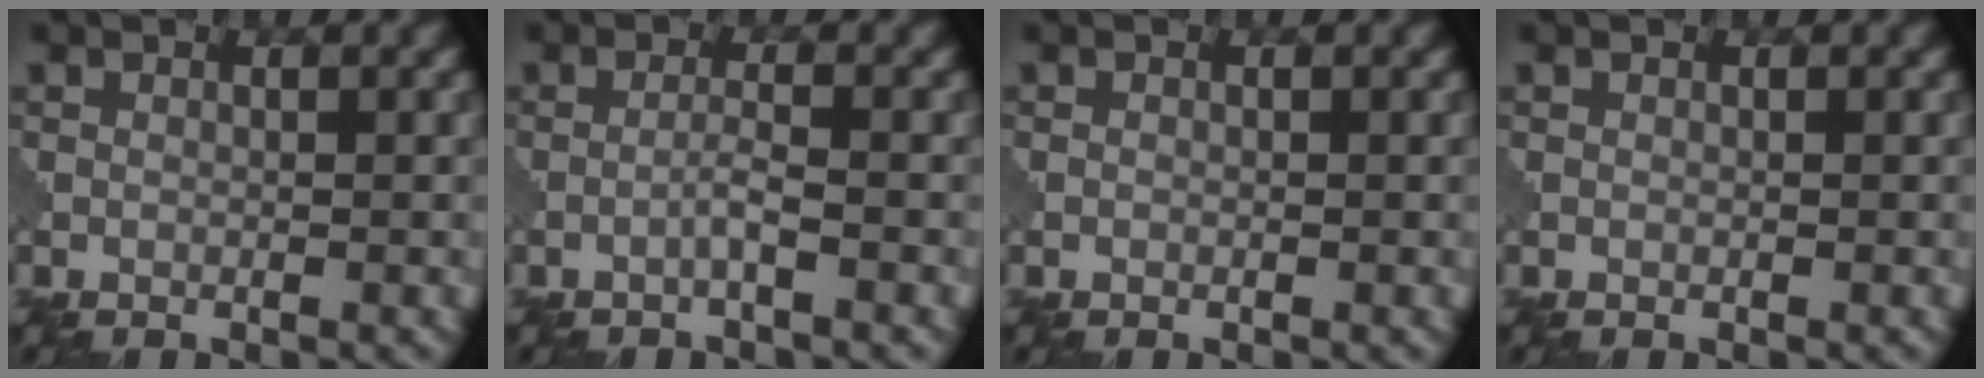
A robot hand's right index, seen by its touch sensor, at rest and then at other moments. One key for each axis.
{"total": 1.4, "fx": -0.7, "fy": -0.1, "fz": 1.3, "tx": -0.023, "ty": 0.009, "tz": -0.018}
{"total": 0.0}
{"total": 0.0}